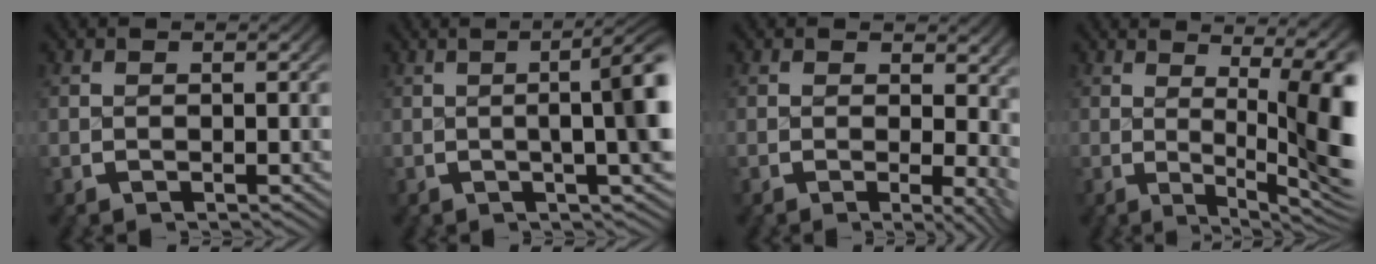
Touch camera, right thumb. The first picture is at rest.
{"total": 8.5, "force": [1.2, 2.8, 7.9], "torque": [-0.086, 0.021, 0.006]}
{"total": 3.6, "force": [-0.1, 1.9, 3.0], "torque": [-0.020, -0.013, -0.005]}
{"total": 9.8, "force": [0.4, 4.3, 8.8], "torque": [-0.112, -0.023, 0.009]}